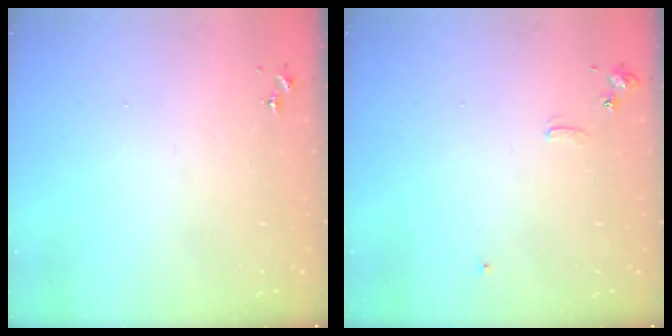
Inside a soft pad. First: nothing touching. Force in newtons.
{"total": 5.7, "press": 5.6, "slide": 0.7}